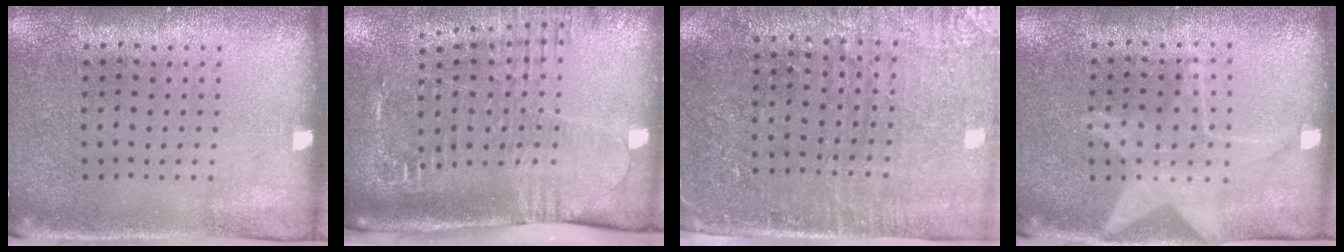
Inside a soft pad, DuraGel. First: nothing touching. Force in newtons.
{"total": 2.6, "press": 2.0, "slide": 1.6}
{"total": 3.4, "press": 3.1, "slide": 1.4}
{"total": 1.3, "press": 1.3, "slide": 0.1}